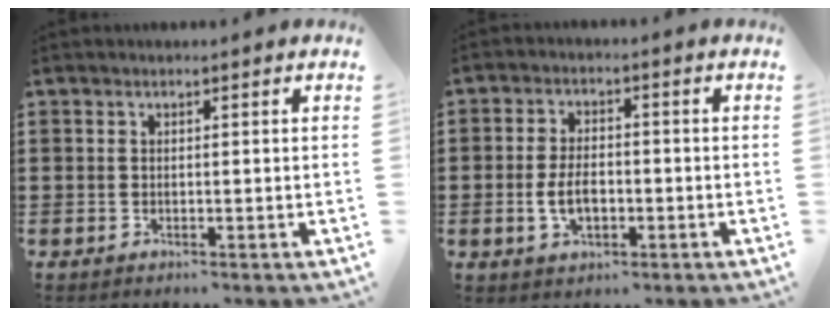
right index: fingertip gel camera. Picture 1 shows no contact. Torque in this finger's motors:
{"motor_torque": [1.15, 0.99, 0.07, -0.03]}